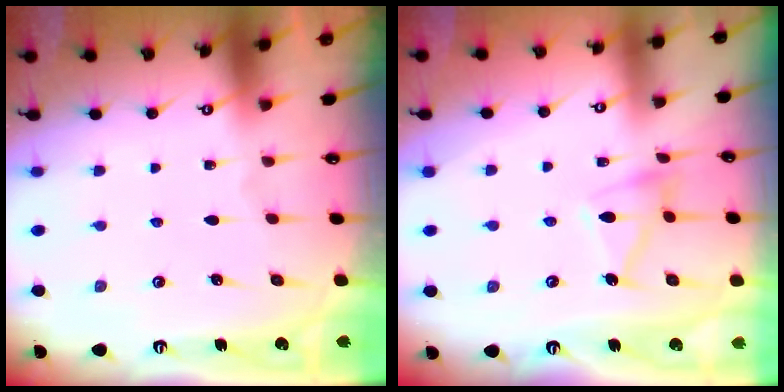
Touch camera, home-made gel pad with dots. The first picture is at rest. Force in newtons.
{"total": 10.5, "press": 10.4, "slide": 0.8}